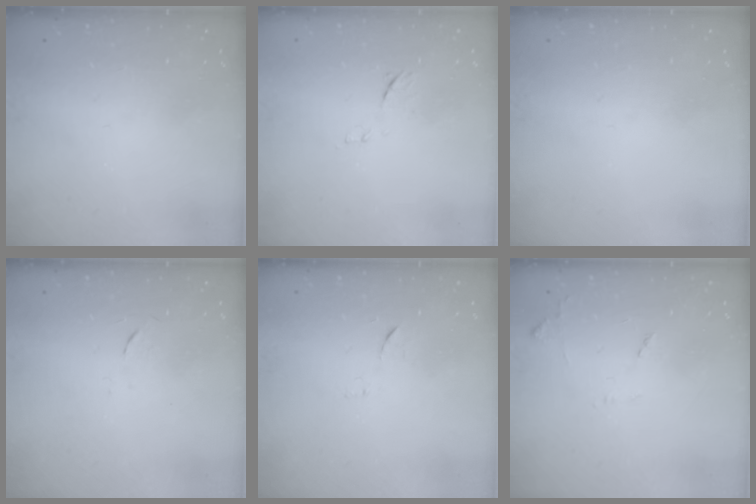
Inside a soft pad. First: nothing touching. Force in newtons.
{"total": 7.1, "press": 7.1, "slide": 0.7}
{"total": 0.0}
{"total": 3.7, "press": 3.4, "slide": 1.3}
{"total": 5.8, "press": 5.7, "slide": 0.4}
{"total": 6.8, "press": 6.8, "slide": 0.9}